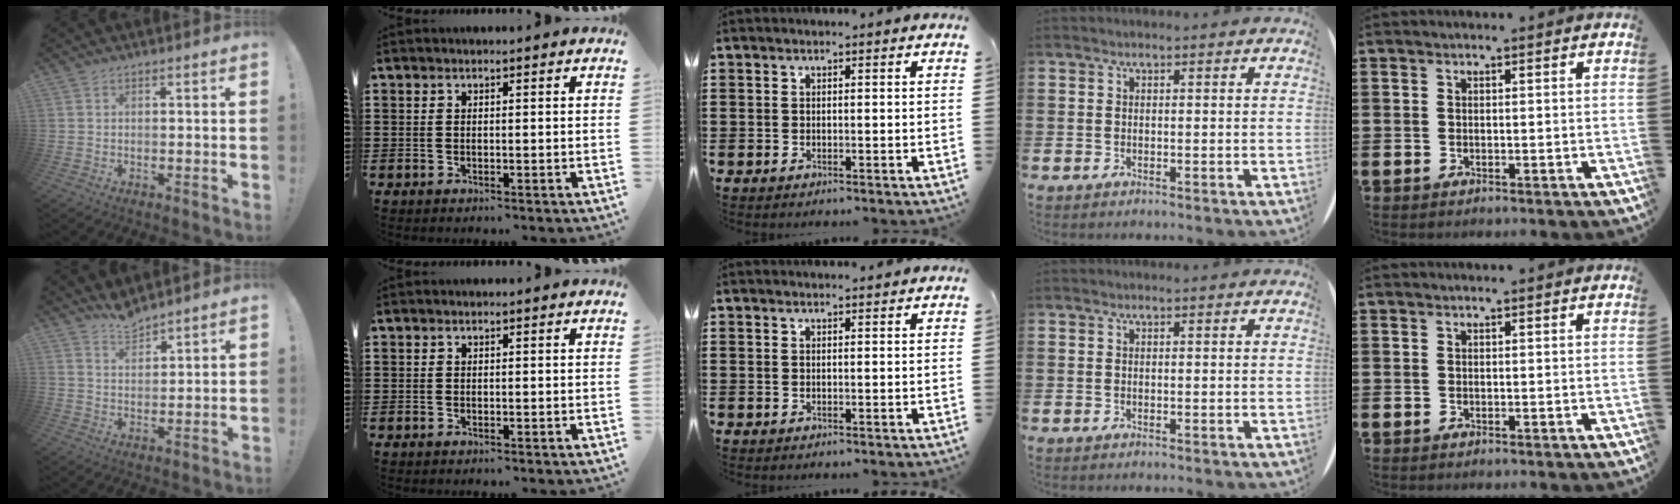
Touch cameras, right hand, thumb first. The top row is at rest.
{"thumb": {"total": 5.6, "force": [5.2, 1.5, 1.3], "torque": [-0.024, -0.036, 0.096]}, "middle": {"total": 0.7, "force": [0.7, 0.0, 0.1], "torque": [0.004, -0.004, 0.011]}}